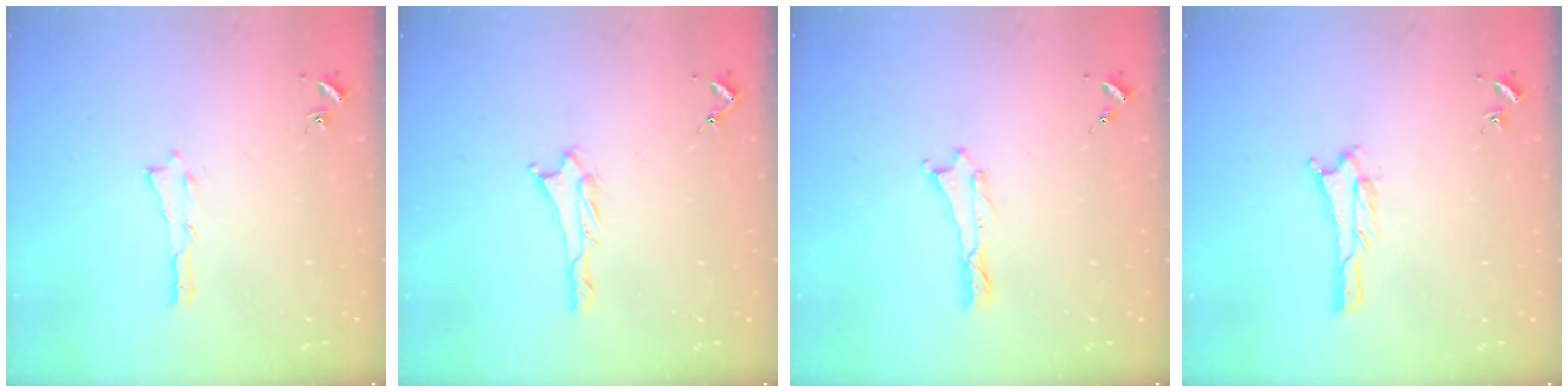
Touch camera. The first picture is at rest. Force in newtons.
{"total": 0.8, "press": 0.8, "slide": 0.1}
{"total": 0.0}
{"total": 0.6, "press": 0.6, "slide": 0.1}